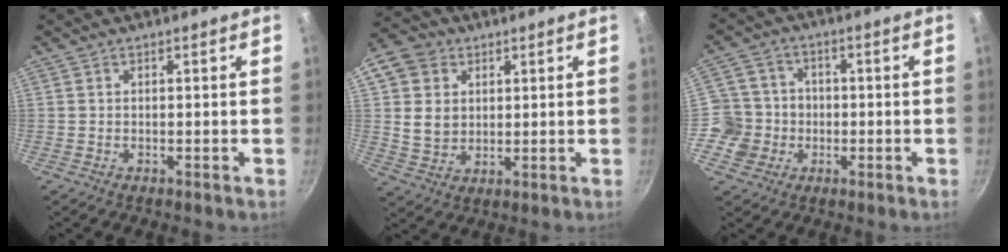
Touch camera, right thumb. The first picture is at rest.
{"total": 11.0, "force": [3.1, 9.2, 5.0], "torque": [-0.068, -0.005, 0.056]}
{"total": 8.0, "force": [-1.7, 7.7, 1.4], "torque": [0.017, 0.024, -0.044]}